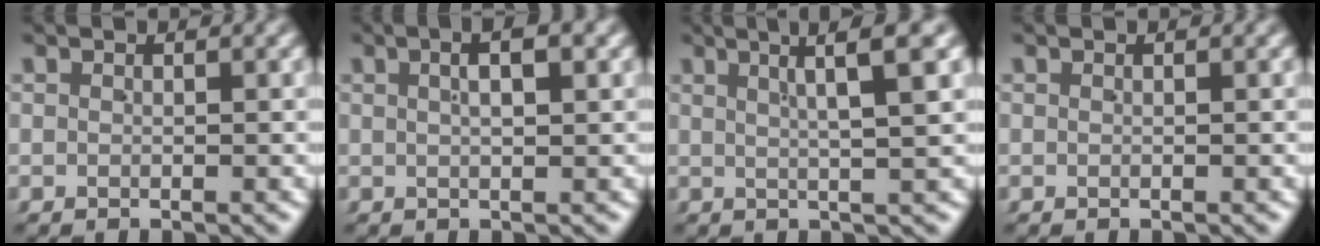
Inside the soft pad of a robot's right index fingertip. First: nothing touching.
{"total": 2.7, "force": [1.0, 0.5, 2.5], "torque": [-0.028, 0.012, 0.015]}
{"total": 4.8, "force": [2.8, -0.6, 3.8], "torque": [-0.050, 0.020, 0.042]}
{"total": 0.0}